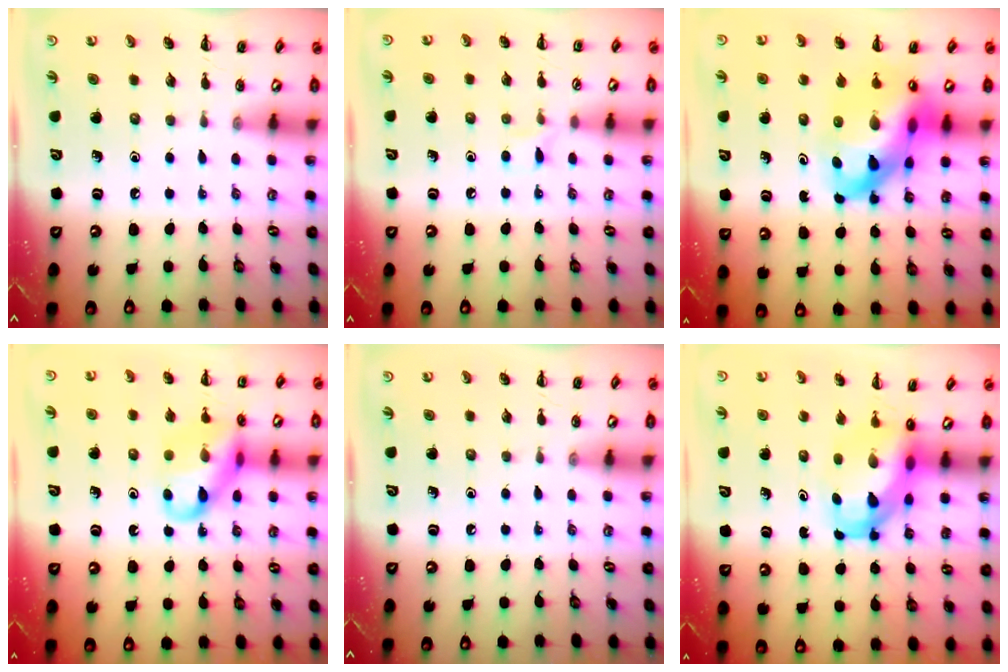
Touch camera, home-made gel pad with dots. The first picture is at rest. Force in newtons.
{"total": 4.0, "press": 3.6, "slide": 1.6}
{"total": 18.7, "press": 18.0, "slide": 4.9}
{"total": 13.5, "press": 13.3, "slide": 2.3}
{"total": 0.0}
{"total": 5.6, "press": 5.5, "slide": 1.5}